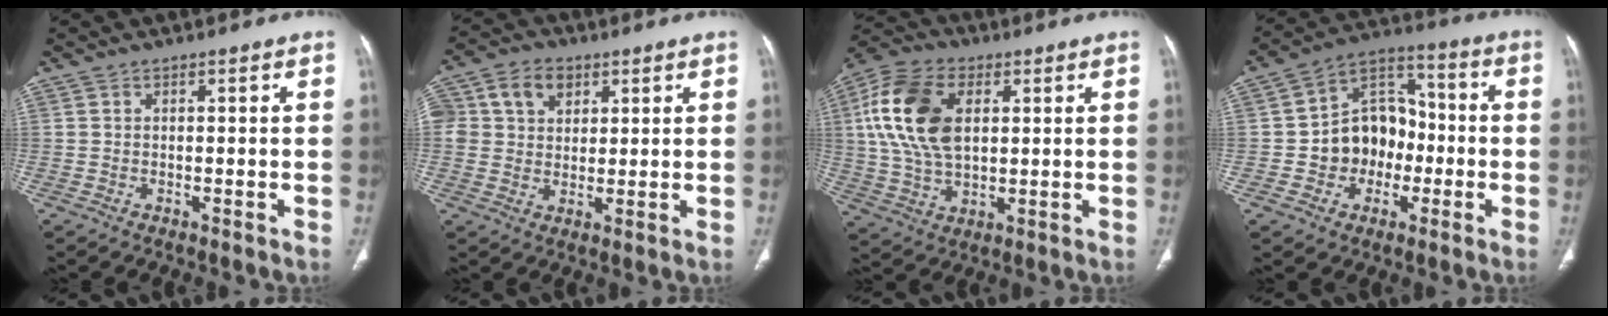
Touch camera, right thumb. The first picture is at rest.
{"total": 11.2, "force": [3.9, 8.8, 5.6], "torque": [-0.102, 0.008, 0.070]}
{"total": 16.5, "force": [3.6, 10.1, 12.5], "torque": [-0.246, 0.005, 0.064]}
{"total": 12.8, "force": [-2.4, 10.3, 7.2], "torque": [-0.064, 0.042, -0.045]}